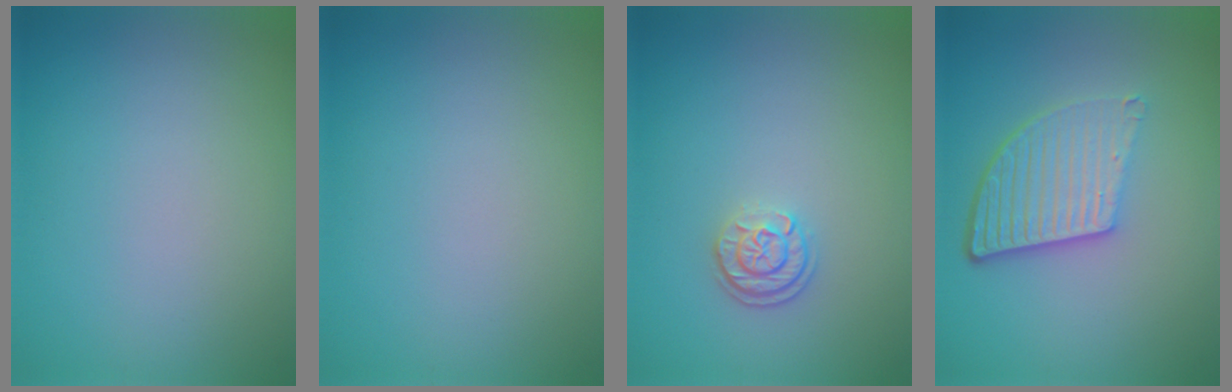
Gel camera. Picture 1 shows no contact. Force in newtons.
{"total": 0.0}
{"total": 1.8, "press": 1.5, "slide": 0.9}
{"total": 5.5, "press": 3.9, "slide": 3.9}